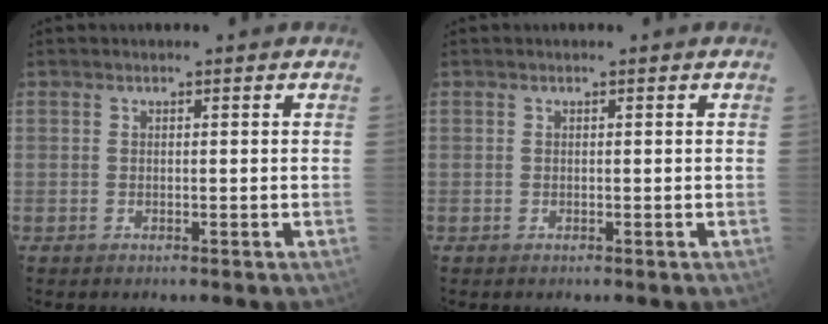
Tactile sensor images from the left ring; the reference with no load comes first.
{"total": 0.0}